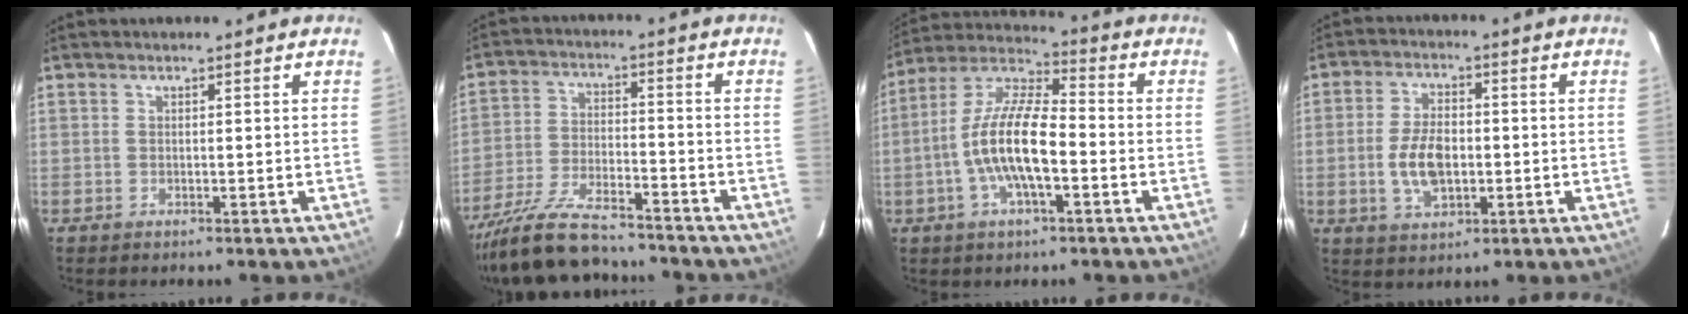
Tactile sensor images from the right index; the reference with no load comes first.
{"total": 18.0, "force": [-15.6, 4.2, 7.9], "torque": [-0.177, -0.035, -0.266]}
{"total": 13.4, "force": [-3.5, 4.3, 12.2], "torque": [-0.243, 0.002, -0.069]}
{"total": 8.6, "force": [-1.4, 4.9, 6.9], "torque": [-0.139, 0.001, -0.020]}